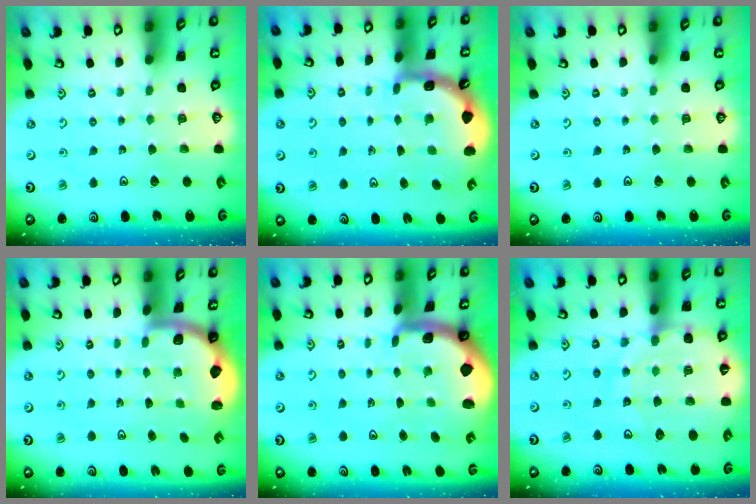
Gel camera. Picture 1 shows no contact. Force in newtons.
{"total": 2.8, "press": 2.8, "slide": 0.2}
{"total": 0.0}
{"total": 2.0, "press": 2.0, "slide": 0.5}
{"total": 1.9, "press": 1.9, "slide": 0.4}
{"total": 13.0, "press": 12.9, "slide": 1.6}